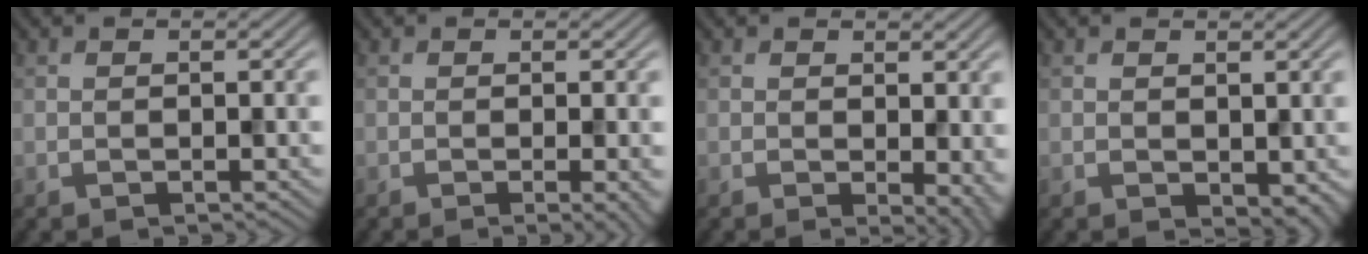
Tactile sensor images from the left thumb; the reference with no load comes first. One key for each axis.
{"total": 2.2, "fx": -0.5, "fy": 0.3, "fz": 2.1, "tx": -0.029, "ty": -0.003, "tz": -0.013}
{"total": 4.0, "fx": 0.0, "fy": 2.1, "fz": 3.5, "tx": -0.040, "ty": -0.011, "tz": 0.006}
{"total": 2.0, "fx": 0.3, "fy": 1.3, "fz": 1.4, "tx": -0.023, "ty": -0.008, "tz": 0.010}